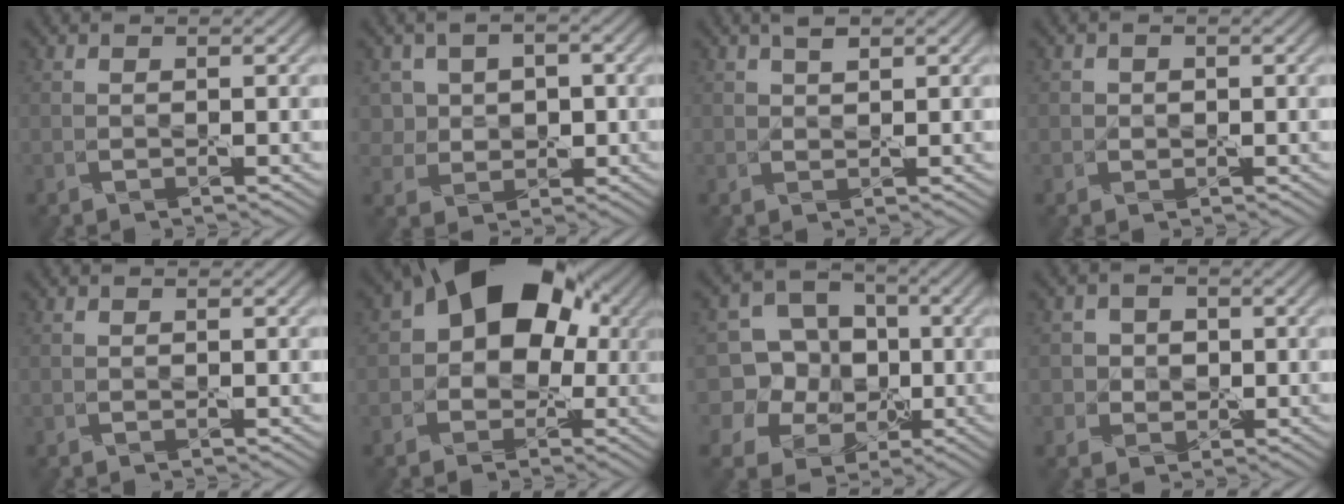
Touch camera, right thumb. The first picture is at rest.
{"total": 4.6, "force": [0.7, 4.0, 2.1], "torque": [-0.050, 0.004, 0.001]}
{"total": 1.8, "force": [1.2, 0.9, 1.0], "torque": [-0.019, 0.007, 0.020]}
{"total": 1.0, "force": [0.1, 1.0, -0.1], "torque": [0.008, 0.001, 0.000]}
{"total": 0.0}
{"total": 14.1, "force": [3.0, 10.8, 8.7], "torque": [-0.113, 0.028, 0.014]}
{"total": 10.3, "force": [-0.5, 9.6, 3.5], "torque": [-0.112, 0.021, -0.032]}
{"total": 3.1, "force": [0.2, 3.1, 0.5], "torque": [-0.009, 0.008, -0.009]}